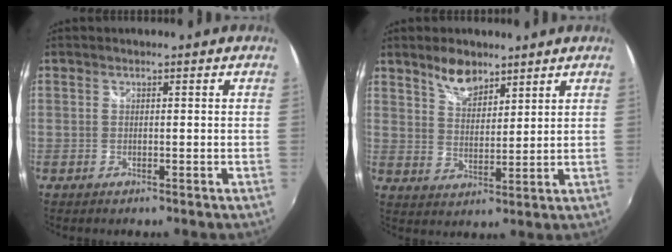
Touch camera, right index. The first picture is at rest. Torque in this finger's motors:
{"motor_torque": [0.07, 0.07, 0.07, 0.03]}